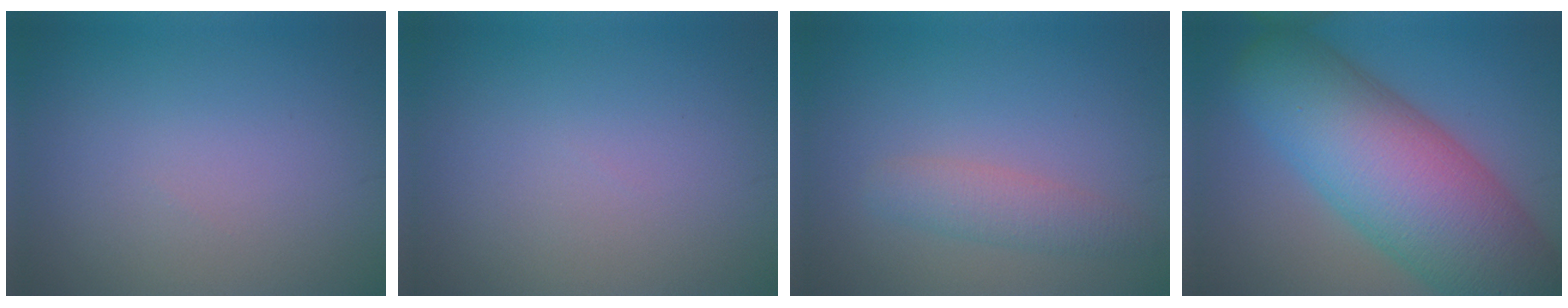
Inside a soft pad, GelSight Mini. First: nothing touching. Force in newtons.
{"total": 0.0}
{"total": 2.4, "press": 2.4, "slide": 0.2}
{"total": 14.3, "press": 14.2, "slide": 0.5}